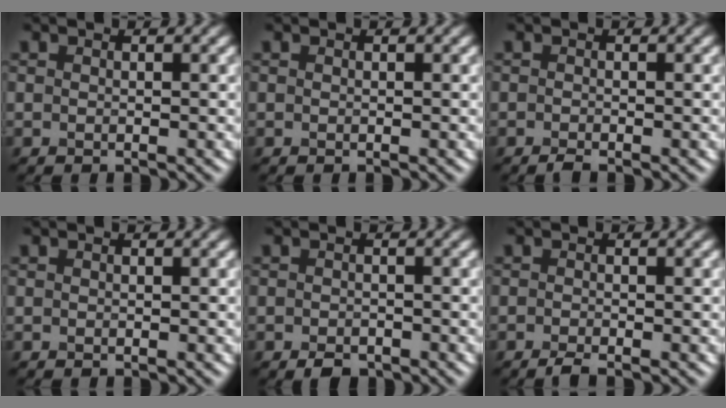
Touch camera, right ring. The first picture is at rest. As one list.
[{"total": 0.0}, {"total": 0.7, "force": [-0.6, 0.1, 0.4], "torque": [-0.007, 0.001, -0.013]}, {"total": 0.0}, {"total": 1.8, "force": [-1.3, 0.9, 0.8], "torque": [-0.013, -0.003, -0.023]}, {"total": 1.1, "force": [-0.9, 0.2, 0.7], "torque": [-0.015, -0.001, -0.019]}]